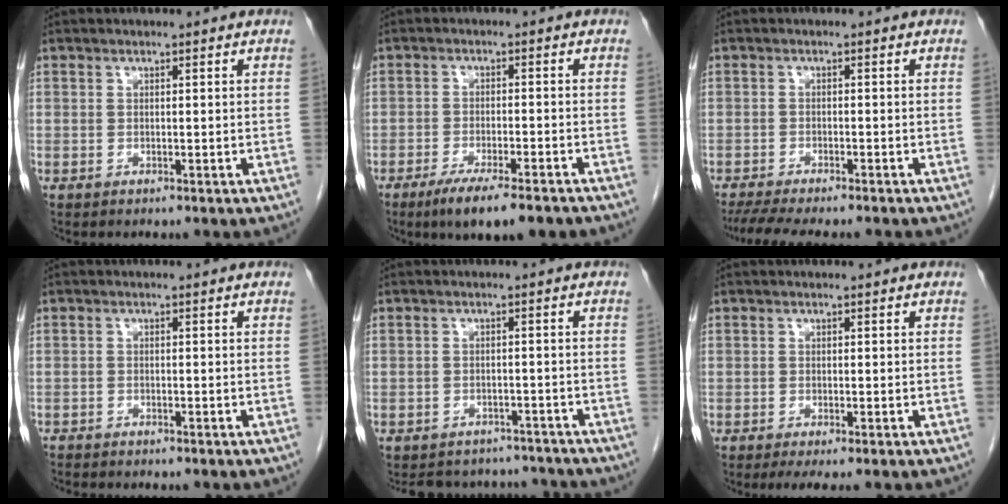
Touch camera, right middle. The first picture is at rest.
{"total": 9.6, "force": [-7.1, 1.7, 6.4], "torque": [-0.096, -0.015, -0.111]}
{"total": 10.1, "force": [-8.8, 1.3, 5.0], "torque": [-0.068, -0.012, -0.129]}
{"total": 2.2, "force": [-2.1, 0.2, 0.6], "torque": [-0.008, -0.005, -0.030]}
{"total": 7.4, "force": [-6.6, 3.2, -0.1], "torque": [0.013, 0.023, -0.074]}
{"total": 2.7, "force": [-1.8, 0.2, 1.9], "torque": [-0.028, -0.008, -0.029]}